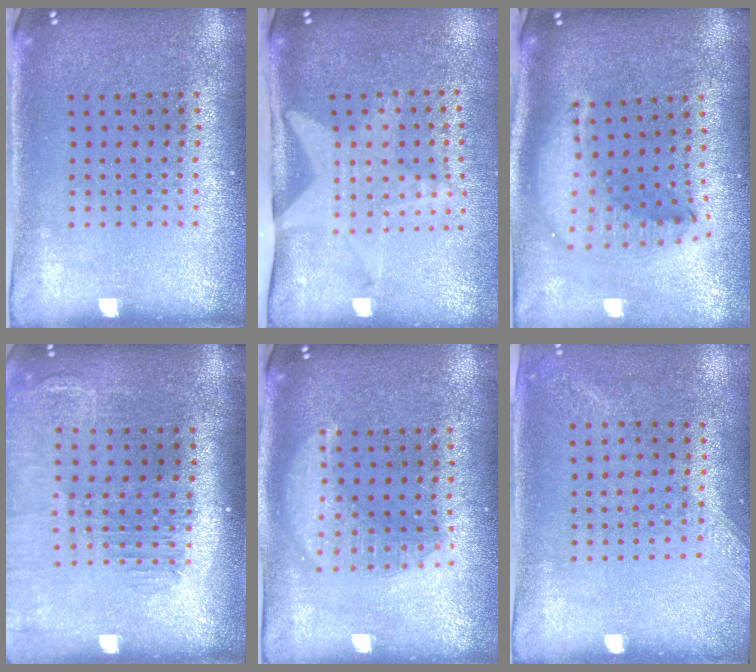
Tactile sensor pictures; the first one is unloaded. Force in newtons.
{"total": 2.0, "press": 1.5, "slide": 1.4}
{"total": 2.1, "press": 1.6, "slide": 1.3}
{"total": 1.4, "press": 1.3, "slide": 0.3}
{"total": 3.0, "press": 3.0, "slide": 0.4}
{"total": 1.3, "press": 1.0, "slide": 0.9}